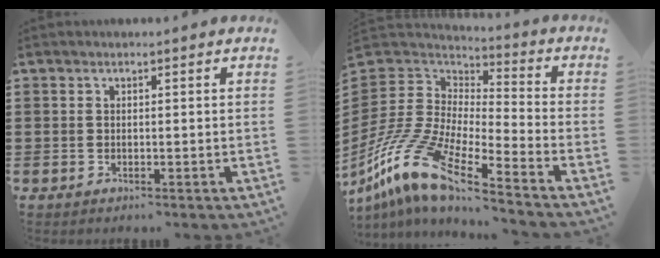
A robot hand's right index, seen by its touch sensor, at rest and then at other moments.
{"total": 14.3, "force": [-10.6, 3.5, 8.8], "torque": [-0.220, 0.000, -0.214]}